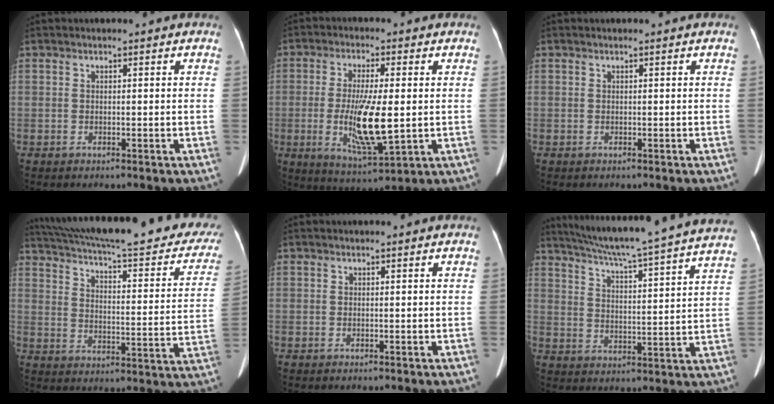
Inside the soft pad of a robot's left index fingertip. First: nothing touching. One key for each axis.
{"total": 10.9, "fx": -0.9, "fy": 2.1, "fz": 10.6, "tx": -0.208, "ty": -0.022, "tz": -0.010}
{"total": 0.0}
{"total": 32.9, "fx": 27.9, "fy": 5.8, "fz": 16.5, "tx": -0.251, "ty": -0.045, "tz": 0.346}
{"total": 0.0}
{"total": 25.3, "fx": 22.6, "fy": -0.9, "fz": 11.3, "tx": -0.187, "ty": -0.034, "tz": 0.297}